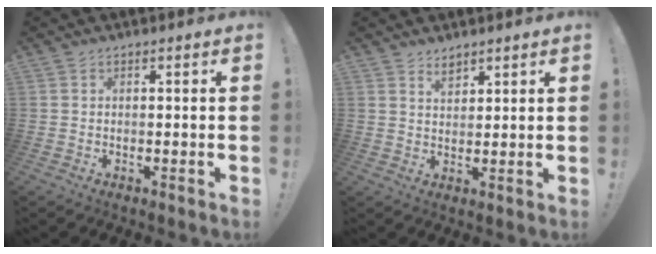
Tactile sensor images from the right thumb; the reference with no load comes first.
{"total": 4.1, "force": [3.3, 2.2, 1.0], "torque": [-0.008, -0.020, 0.060]}